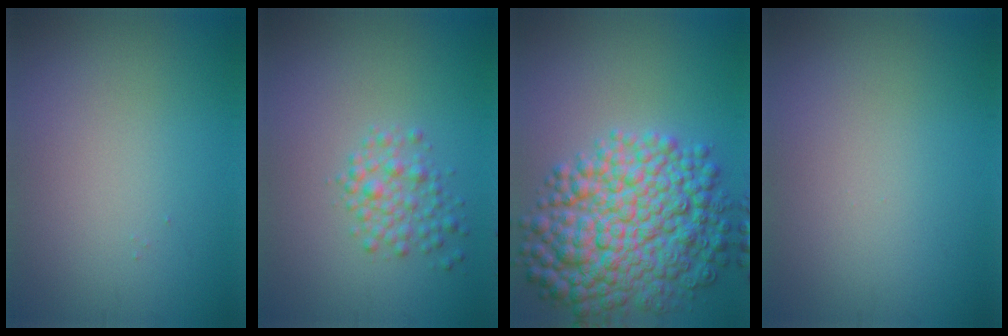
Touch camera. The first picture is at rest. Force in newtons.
{"total": 2.4, "press": 2.4, "slide": 0.1}
{"total": 10.8, "press": 10.8, "slide": 0.1}
{"total": 0.0}